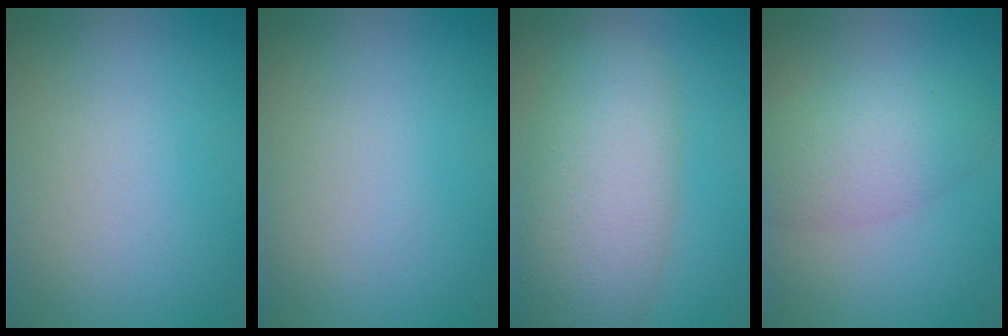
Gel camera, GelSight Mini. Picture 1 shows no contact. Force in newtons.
{"total": 0.0}
{"total": 8.2, "press": 8.2, "slide": 0.5}
{"total": 4.2, "press": 4.2, "slide": 0.1}